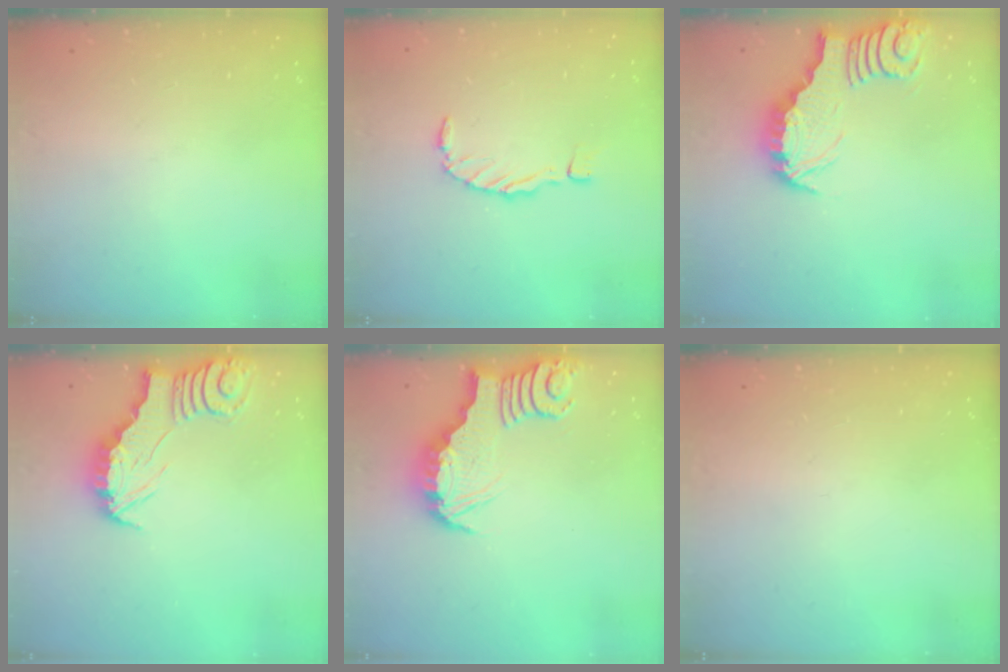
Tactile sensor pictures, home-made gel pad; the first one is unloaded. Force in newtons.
{"total": 0.0}
{"total": 3.1, "press": 3.1, "slide": 0.4}
{"total": 2.4, "press": 2.4, "slide": 0.2}
{"total": 3.4, "press": 3.4, "slide": 0.2}
{"total": 0.0}